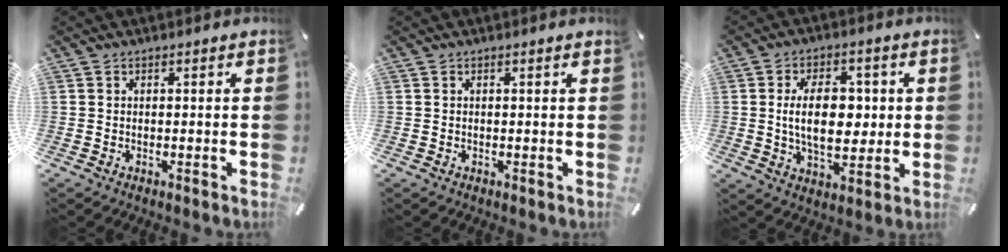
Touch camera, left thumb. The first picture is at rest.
{"total": 0.0}
{"total": 12.8, "force": [1.0, 7.7, 10.1], "torque": [-0.176, 0.004, 0.013]}